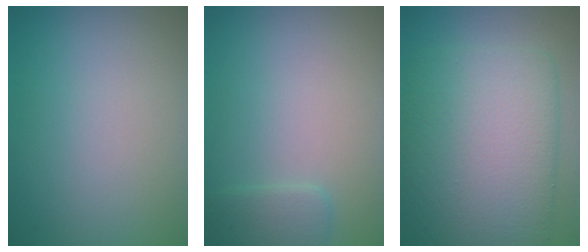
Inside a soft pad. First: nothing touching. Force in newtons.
{"total": 1.6, "press": 1.6, "slide": 0.1}
{"total": 9.9, "press": 9.9, "slide": 0.3}